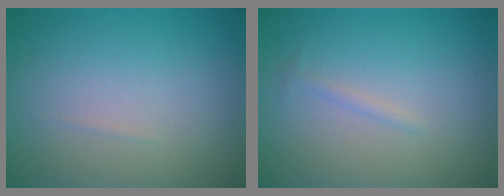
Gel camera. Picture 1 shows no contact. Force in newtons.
{"total": 0.6, "press": 0.6, "slide": 0.0}